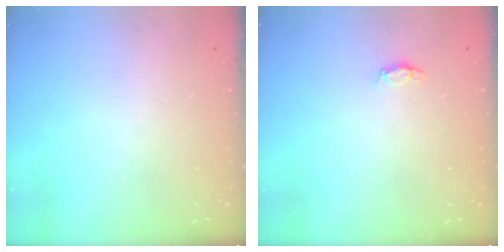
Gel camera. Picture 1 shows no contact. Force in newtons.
{"total": 2.9, "press": 2.9, "slide": 0.4}